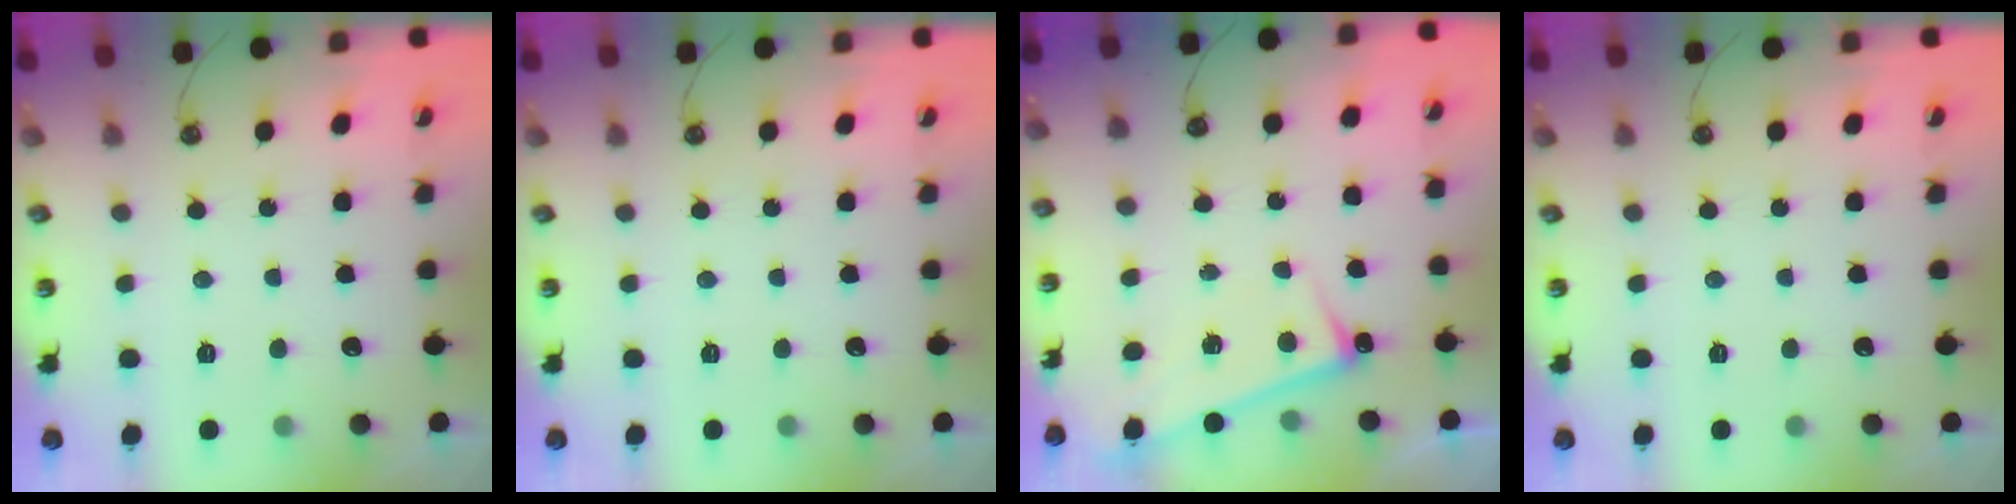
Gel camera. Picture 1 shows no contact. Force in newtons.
{"total": 0.0}
{"total": 2.9, "press": 2.8, "slide": 0.3}
{"total": 0.0}